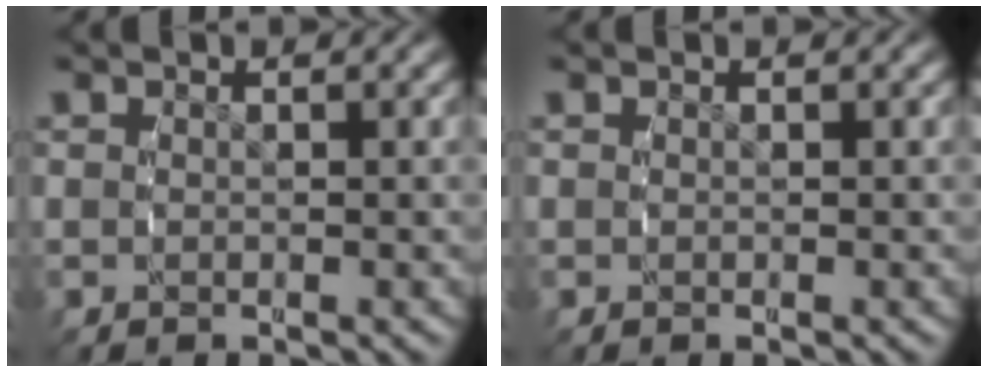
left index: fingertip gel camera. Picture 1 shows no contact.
{"total": 0.0}